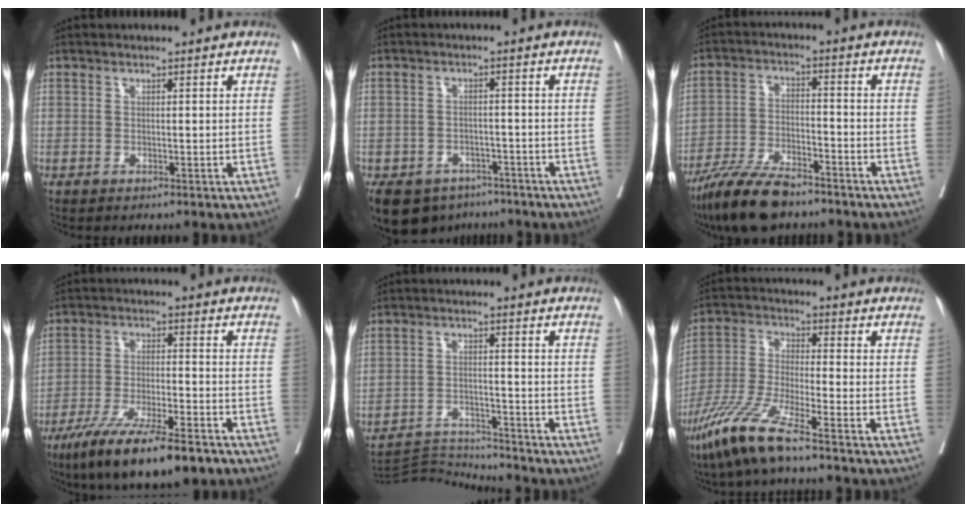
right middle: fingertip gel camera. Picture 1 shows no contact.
{"total": 11.3, "force": [-7.8, 7.4, 3.3], "torque": [-0.079, -0.004, -0.101]}
{"total": 10.6, "force": [-8.6, 2.5, 5.7], "torque": [-0.108, -0.021, -0.158]}
{"total": 14.9, "force": [-10.5, 2.4, 10.3], "torque": [-0.167, -0.037, -0.174]}
{"total": 6.9, "force": [-6.4, -2.1, -1.7], "torque": [0.024, -0.003, -0.116]}
{"total": 9.6, "force": [-6.7, -0.1, 6.8], "torque": [-0.147, -0.032, -0.140]}